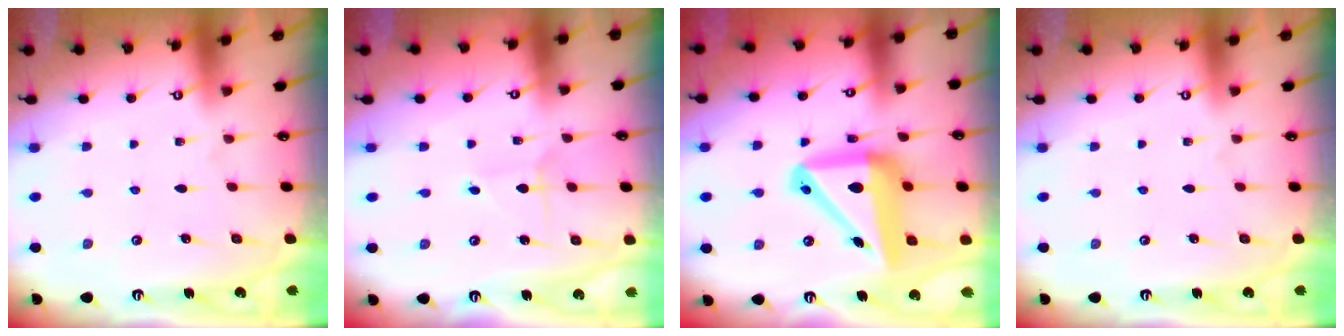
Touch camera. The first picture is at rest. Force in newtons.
{"total": 2.9, "press": 2.9, "slide": 0.3}
{"total": 16.7, "press": 16.6, "slide": 2.2}
{"total": 0.0}